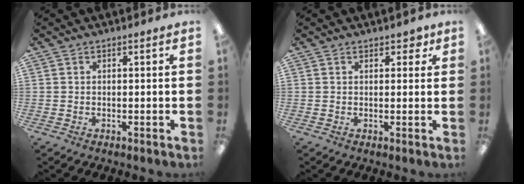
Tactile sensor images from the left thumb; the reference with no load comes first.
{"total": 2.4, "force": [1.5, 1.4, 1.2], "torque": [-0.009, -0.003, 0.024]}